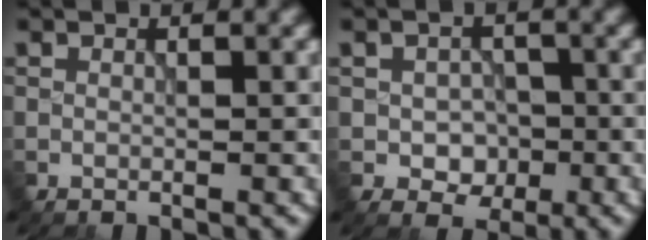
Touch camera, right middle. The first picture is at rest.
{"total": 3.1, "force": [-0.6, 2.4, 1.8], "torque": [-0.026, -0.004, -0.011]}